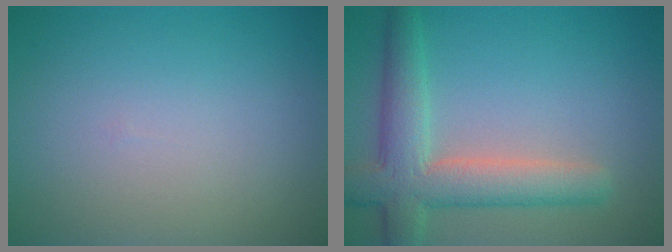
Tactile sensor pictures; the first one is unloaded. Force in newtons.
{"total": 6.1, "press": 6.1, "slide": 0.7}